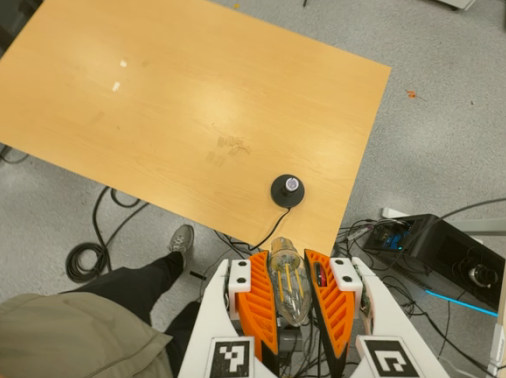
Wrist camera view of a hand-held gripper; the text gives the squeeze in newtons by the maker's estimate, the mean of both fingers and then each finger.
{"total": 22.8, "left": 24.6, "right": 20.9}